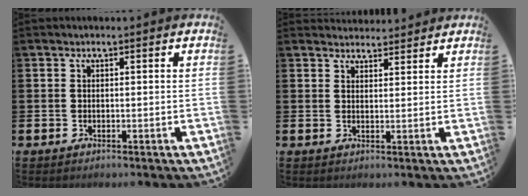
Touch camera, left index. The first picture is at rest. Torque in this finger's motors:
{"motor_torque": [0.07, -0.26, -0.21, -0.06]}